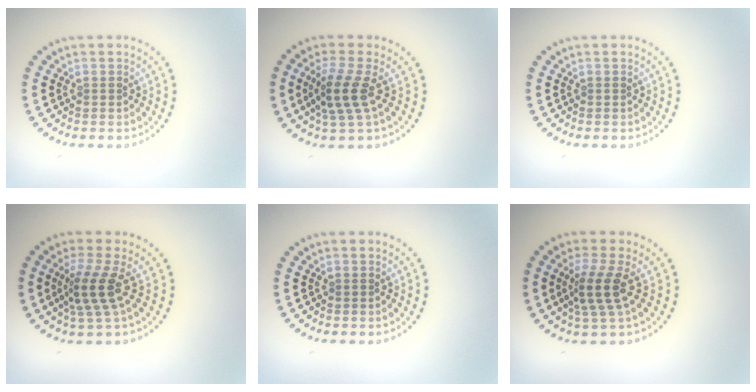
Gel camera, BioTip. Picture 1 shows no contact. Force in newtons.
{"total": 3.4, "press": 2.8, "slide": 1.9}
{"total": 0.0}
{"total": 3.2, "press": 2.2, "slide": 2.4}
{"total": 0.0}
{"total": 3.2, "press": 2.4, "slide": 2.1}